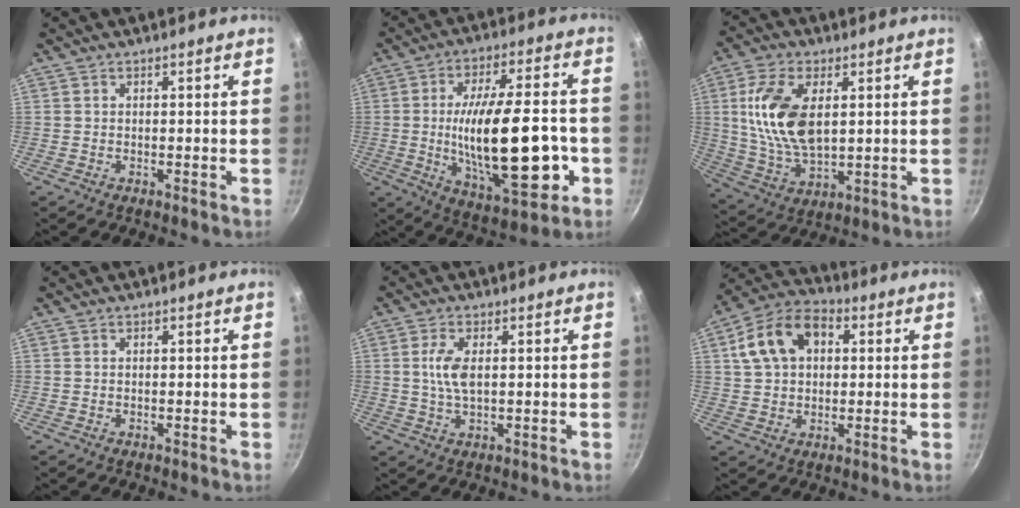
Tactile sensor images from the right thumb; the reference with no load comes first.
{"total": 23.0, "force": [-3.8, 8.9, 20.9], "torque": [-0.319, 0.005, -0.050]}
{"total": 14.8, "force": [3.1, 7.9, 12.1], "torque": [-0.228, -0.013, 0.066]}
{"total": 0.0}
{"total": 5.2, "force": [0.7, 2.3, 4.6], "torque": [-0.096, 0.001, 0.015]}
{"total": 13.2, "force": [3.4, 9.1, 8.9], "torque": [-0.142, 0.023, 0.043]}